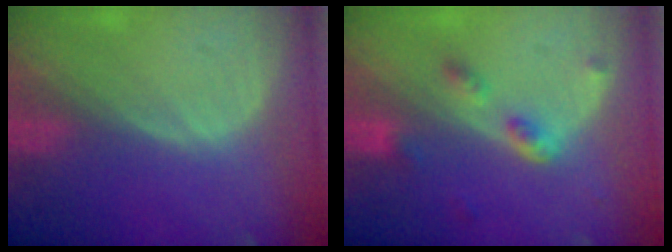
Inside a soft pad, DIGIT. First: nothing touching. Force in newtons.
{"total": 4.0, "press": 4.0, "slide": 0.4}